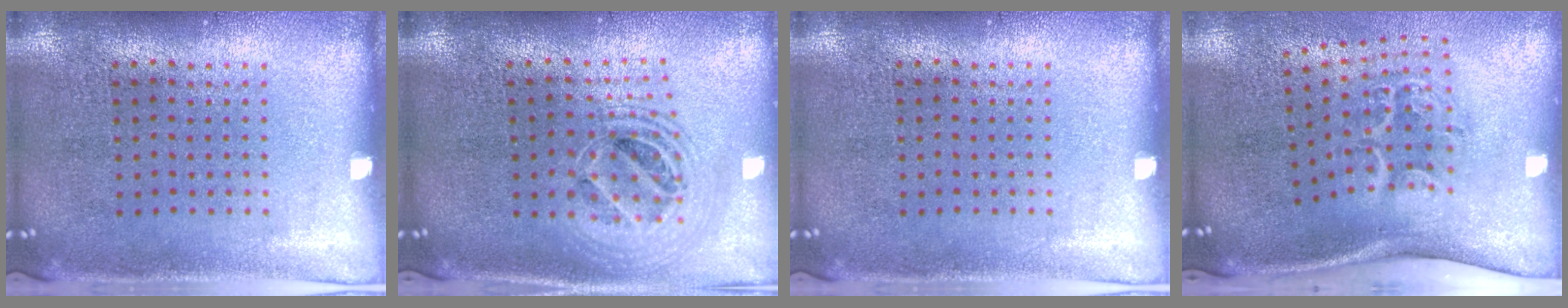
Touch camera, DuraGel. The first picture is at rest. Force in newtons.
{"total": 2.1, "press": 1.7, "slide": 1.2}
{"total": 0.0}
{"total": 2.2, "press": 1.4, "slide": 1.7}